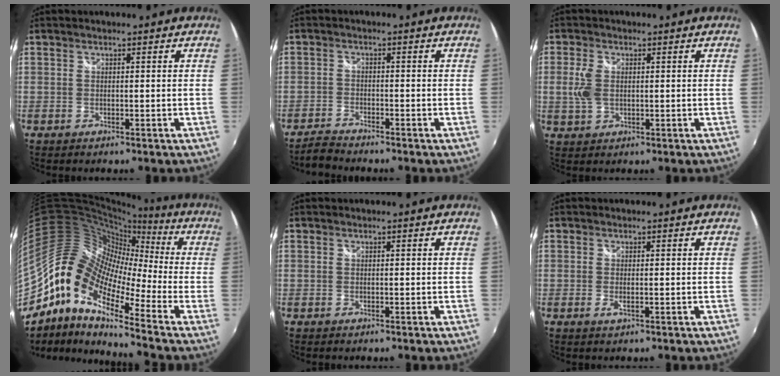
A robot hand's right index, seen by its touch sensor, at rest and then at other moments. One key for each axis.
{"total": 3.4, "fx": -3.3, "fy": 0.4, "fz": 0.7, "tx": -0.031, "ty": -0.006, "tz": -0.069}
{"total": 4.6, "fx": 0.4, "fy": 2.9, "fz": 3.5, "tx": -0.078, "ty": 0.003, "tz": 0.009}
{"total": 13.1, "fx": -5.8, "fy": 5.8, "fz": 10.2, "tx": -0.154, "ty": 0.004, "tz": -0.133}
{"total": 0.0}
{"total": 1.3, "fx": -0.3, "fy": 0.1, "fz": 1.3, "tx": -0.025, "ty": -0.003, "tz": -0.005}